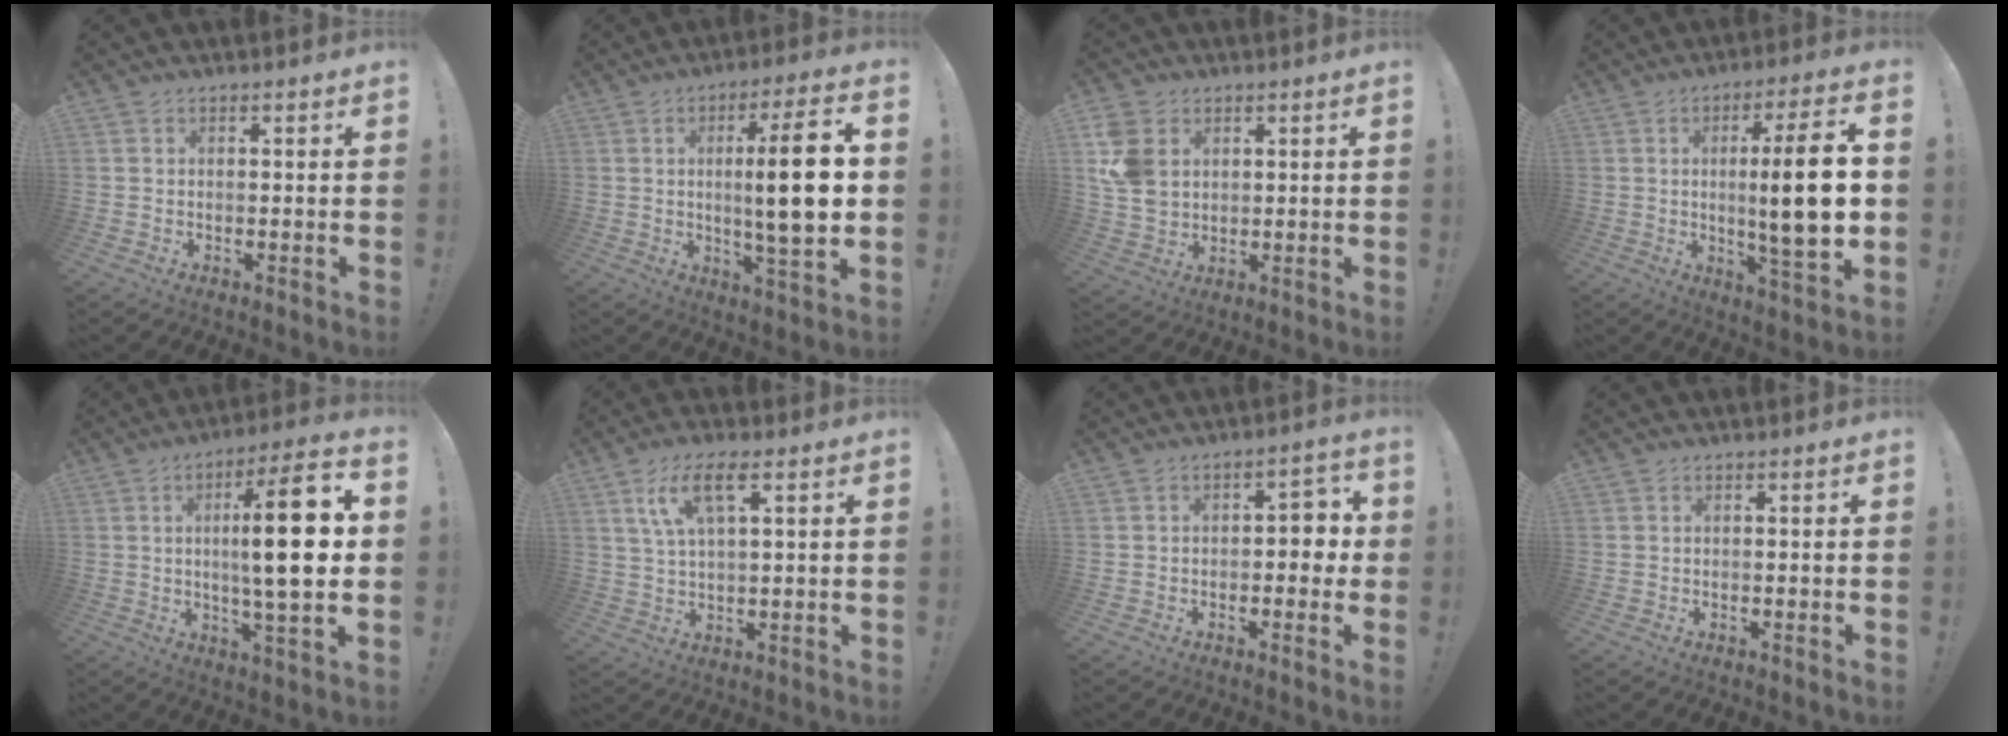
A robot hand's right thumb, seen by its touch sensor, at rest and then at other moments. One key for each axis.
{"total": 15.1, "fx": 0.8, "fy": 1.9, "fz": 14.9, "tx": -0.247, "ty": -0.009, "tz": -0.004}
{"total": 10.6, "fx": 3.3, "fy": 8.1, "fz": 6.0, "tx": -0.118, "ty": -0.001, "tz": 0.068}
{"total": 15.7, "fx": 0.4, "fy": 1.5, "fz": 15.6, "tx": -0.255, "ty": -0.013, "tz": -0.005}
{"total": 18.3, "fx": 1.5, "fy": 3.1, "fz": 18.0, "tx": -0.281, "ty": -0.005, "tz": 0.006}
{"total": 9.2, "fx": 4.2, "fy": 2.8, "fz": 7.7, "tx": -0.143, "ty": 0.000, "tz": 0.076}
{"total": 4.8, "fx": -1.3, "fy": 3.2, "fz": 3.4, "tx": -0.031, "ty": 0.007, "tz": -0.029}
{"total": 0.0}